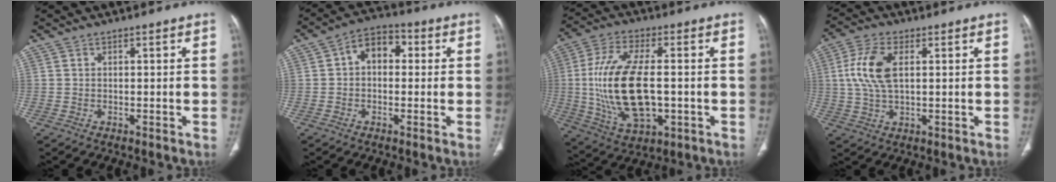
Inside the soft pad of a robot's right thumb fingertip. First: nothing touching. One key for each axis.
{"total": 7.0, "fx": 0.8, "fy": 4.9, "fz": 4.9, "tx": -0.055, "ty": 0.025, "tz": 0.002}
{"total": 18.4, "fx": -0.9, "fy": 8.8, "fz": 16.1, "tx": -0.324, "ty": 0.001, "tz": -0.006}
{"total": 9.1, "fx": 1.7, "fy": 4.6, "fz": 7.6, "tx": -0.172, "ty": 0.006, "tz": 0.034}